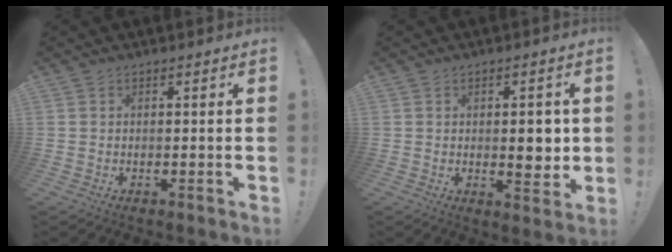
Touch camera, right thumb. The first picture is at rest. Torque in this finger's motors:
{"motor_torque": [0.60, 1.65, 0.75, -0.60, 0.27]}